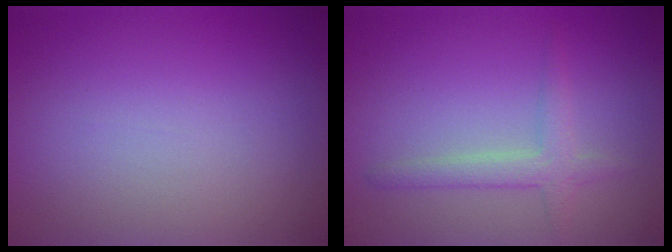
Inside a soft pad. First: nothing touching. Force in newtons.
{"total": 2.2, "press": 2.2, "slide": 0.1}